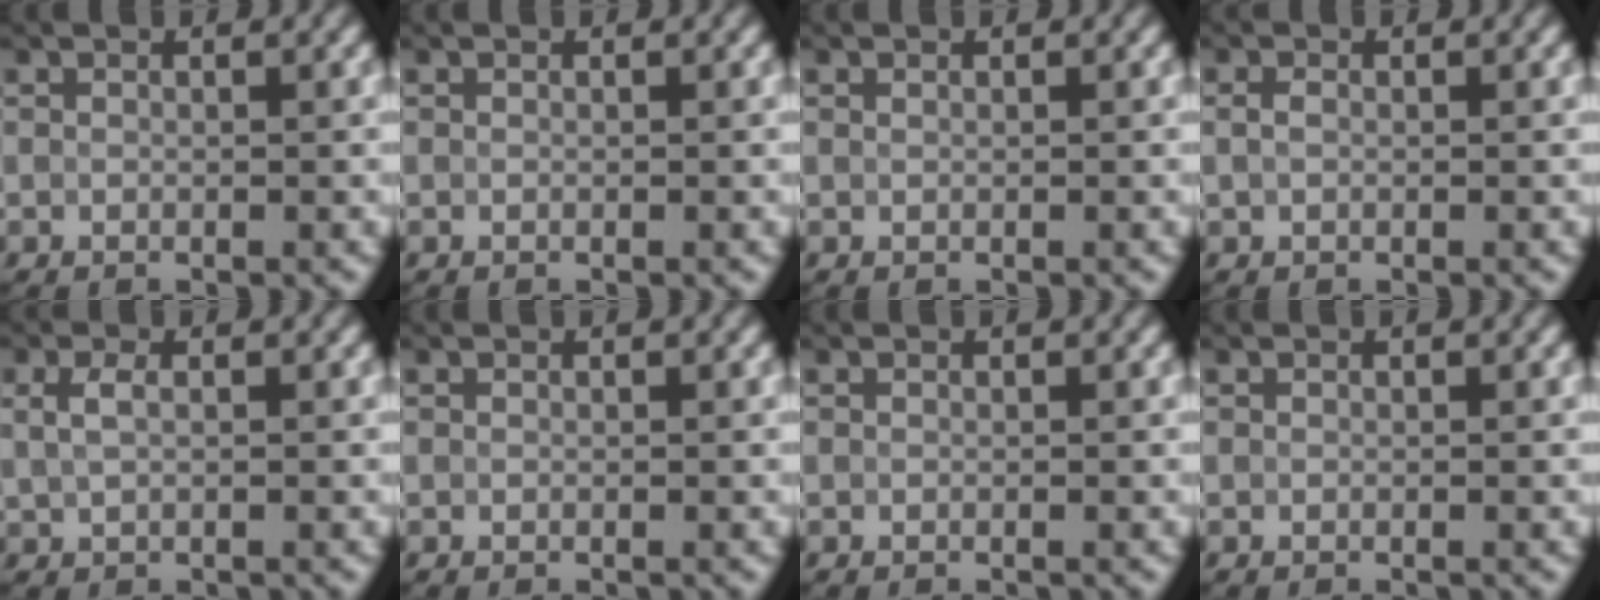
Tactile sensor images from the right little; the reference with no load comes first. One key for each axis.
{"total": 0.0}
{"total": 0.0}
{"total": 1.0, "fx": 0.1, "fy": 0.7, "fz": 0.7, "tx": -0.016, "ty": 0.002, "tz": 0.001}
{"total": 1.6, "fx": 0.4, "fy": 0.8, "fz": 1.3, "tx": -0.033, "ty": 0.002, "tz": 0.010}
{"total": 0.0}
{"total": 0.0}
{"total": 0.0}